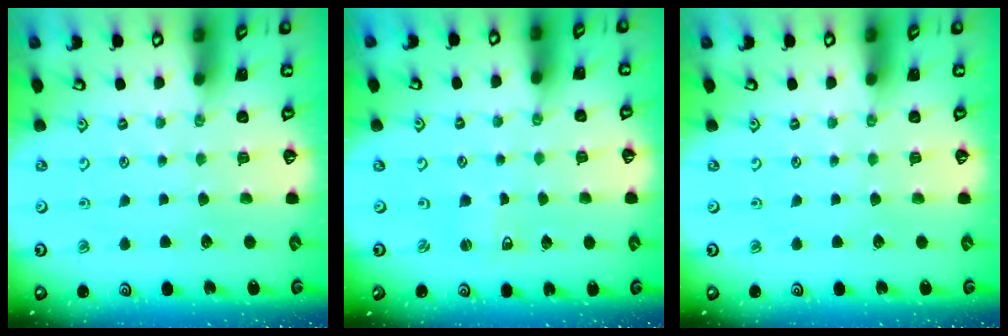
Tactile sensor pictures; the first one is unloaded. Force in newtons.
{"total": 1.9, "press": 1.8, "slide": 0.4}
{"total": 0.0}